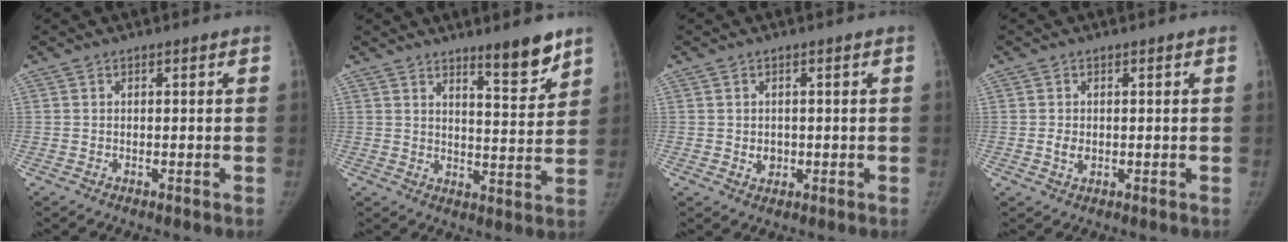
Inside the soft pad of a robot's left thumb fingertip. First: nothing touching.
{"total": 7.8, "force": [5.9, 1.4, 4.9], "torque": [-0.053, -0.051, 0.090]}
{"total": 2.1, "force": [-0.1, 1.8, 1.1], "torque": [-0.005, 0.001, 0.004]}
{"total": 1.9, "force": [-0.1, 1.4, 1.3], "torque": [-0.021, -0.001, 0.000]}